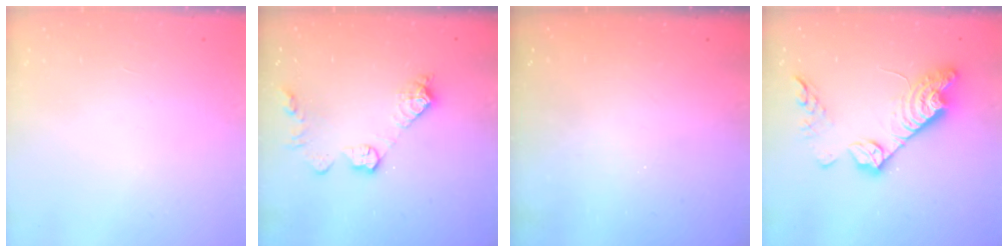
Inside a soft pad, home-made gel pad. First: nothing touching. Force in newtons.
{"total": 10.6, "press": 10.5, "slide": 0.6}
{"total": 0.0}
{"total": 17.5, "press": 17.5, "slide": 1.2}